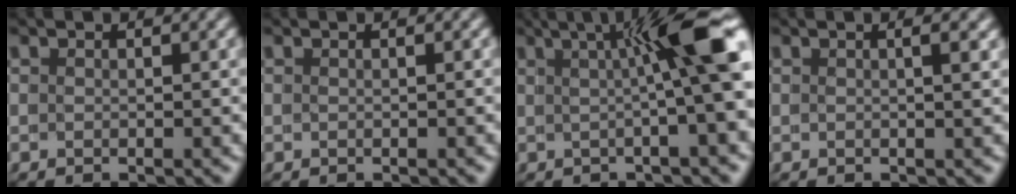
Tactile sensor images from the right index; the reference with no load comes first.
{"total": 0.5, "force": [0.0, -0.5, 0.0], "torque": [0.003, 0.002, 0.001]}
{"total": 7.4, "force": [1.6, 0.0, 7.2], "torque": [-0.077, 0.025, 0.024]}
{"total": 1.5, "force": [0.5, -1.3, 0.4], "torque": [0.000, 0.000, 0.013]}